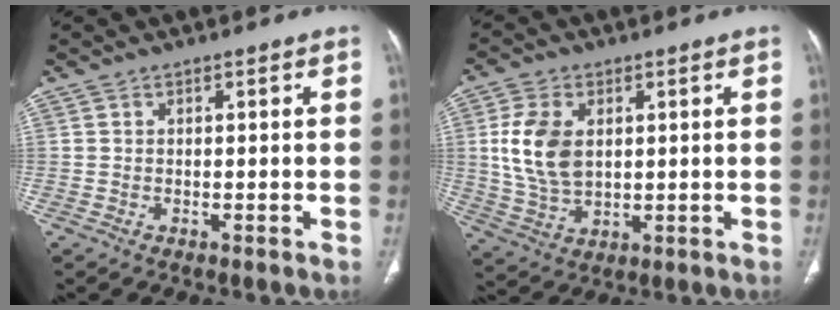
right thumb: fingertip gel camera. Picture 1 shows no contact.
{"total": 10.8, "force": [1.9, 6.9, 8.1], "torque": [-0.160, -0.005, 0.046]}